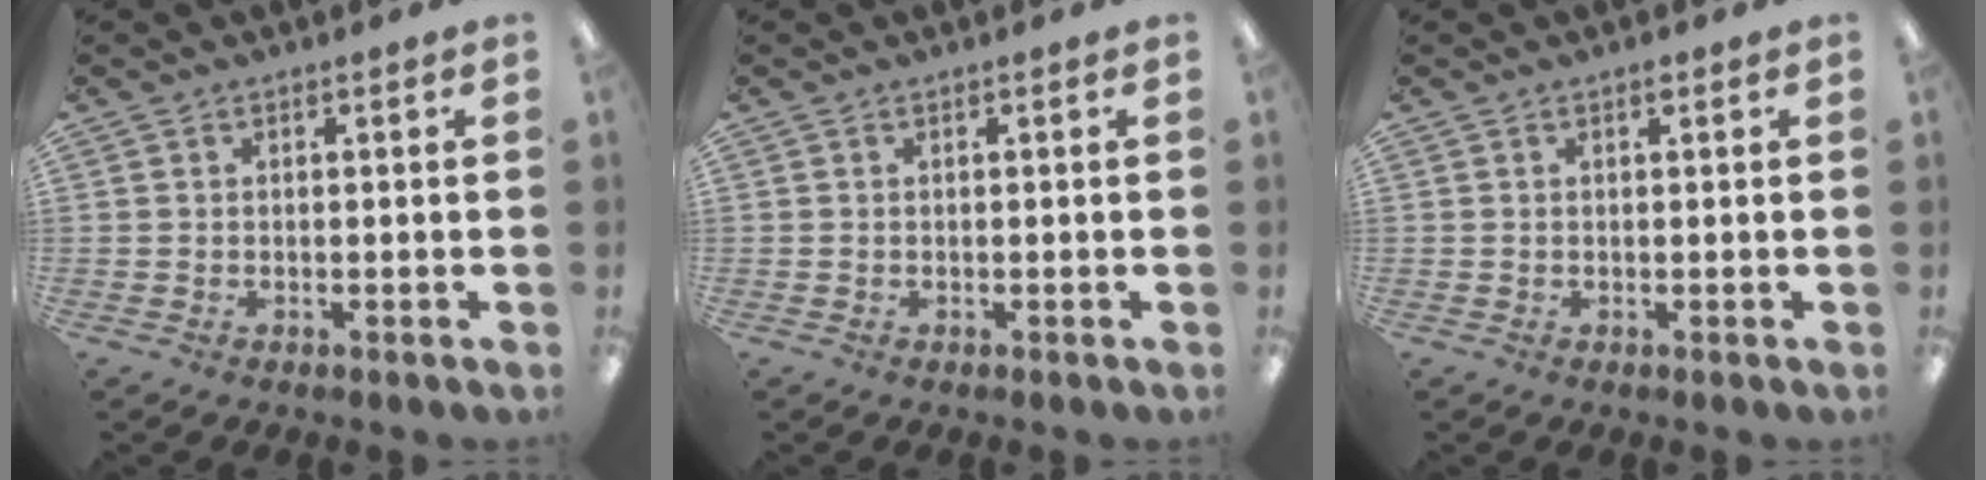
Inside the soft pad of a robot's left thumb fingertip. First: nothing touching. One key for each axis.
{"total": 0.0}
{"total": 0.7, "fx": 0.5, "fy": 0.2, "fz": 0.5, "tx": -0.011, "ty": 0.002, "tz": 0.009}